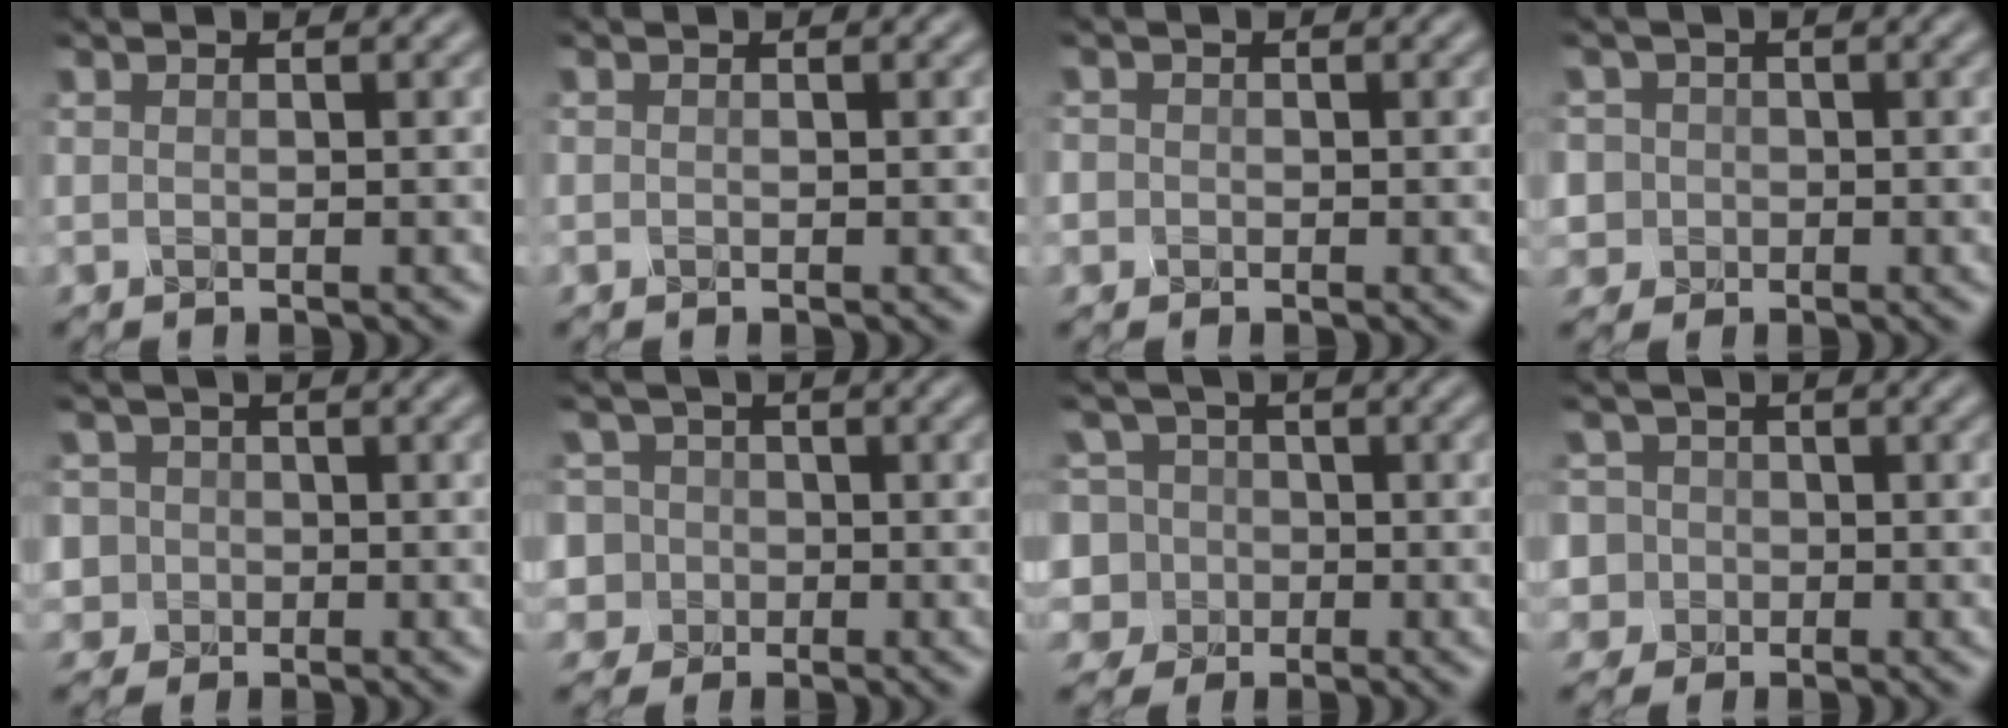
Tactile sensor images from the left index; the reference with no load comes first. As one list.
[{"total": 0.0}, {"total": 1.3, "force": [-0.1, 1.2, 0.3], "torque": [0.005, -0.002, -0.009]}, {"total": 4.7, "force": [0.2, 4.6, 1.2], "torque": [-0.027, 0.027, -0.016]}, {"total": 5.4, "force": [0.2, 5.2, 1.4], "torque": [-0.032, 0.029, -0.021]}, {"total": 7.7, "force": [-0.1, 7.3, 2.5], "torque": [-0.054, 0.028, -0.042]}, {"total": 9.1, "force": [-0.2, 8.6, 3.0], "torque": [-0.077, 0.028, -0.042]}, {"total": 6.7, "force": [-0.4, 6.4, 1.9], "torque": [-0.046, 0.029, -0.039]}]